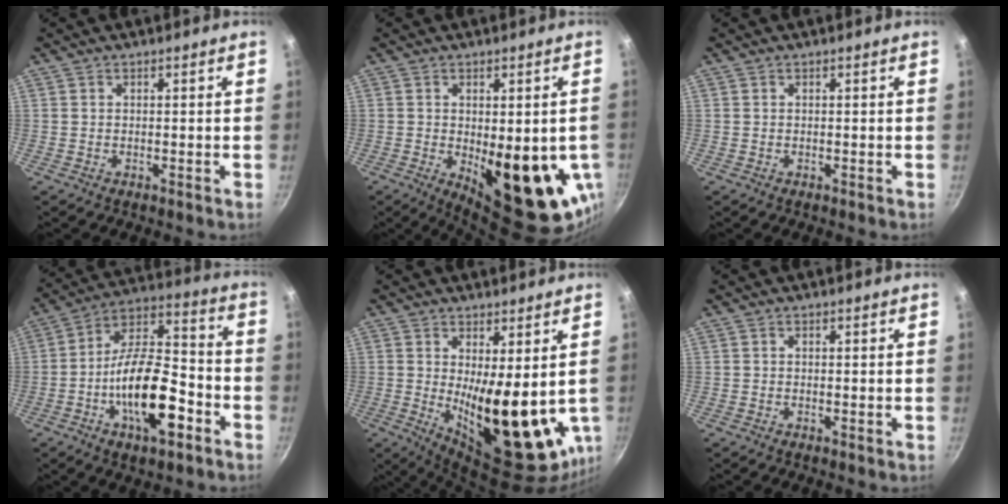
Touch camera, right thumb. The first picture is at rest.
{"total": 17.1, "force": [-2.9, 7.1, 15.2], "torque": [-0.171, -0.027, -0.021]}
{"total": 0.0}
{"total": 18.4, "force": [-6.7, 8.1, 15.1], "torque": [-0.236, 0.050, -0.122]}
{"total": 17.8, "force": [0.5, 6.6, 16.5], "torque": [-0.214, -0.037, 0.030]}
{"total": 0.0}